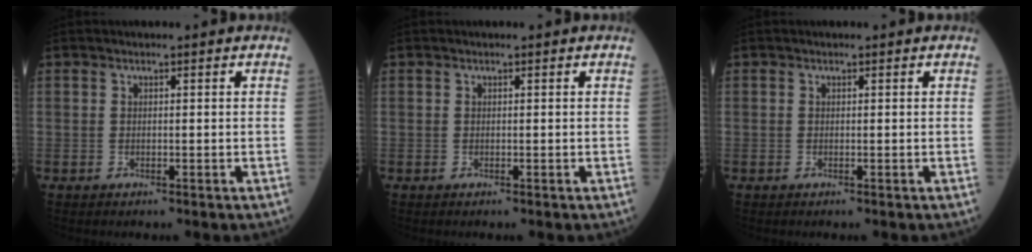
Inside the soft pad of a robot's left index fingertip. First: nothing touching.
{"total": 0.0}
{"total": 0.0}